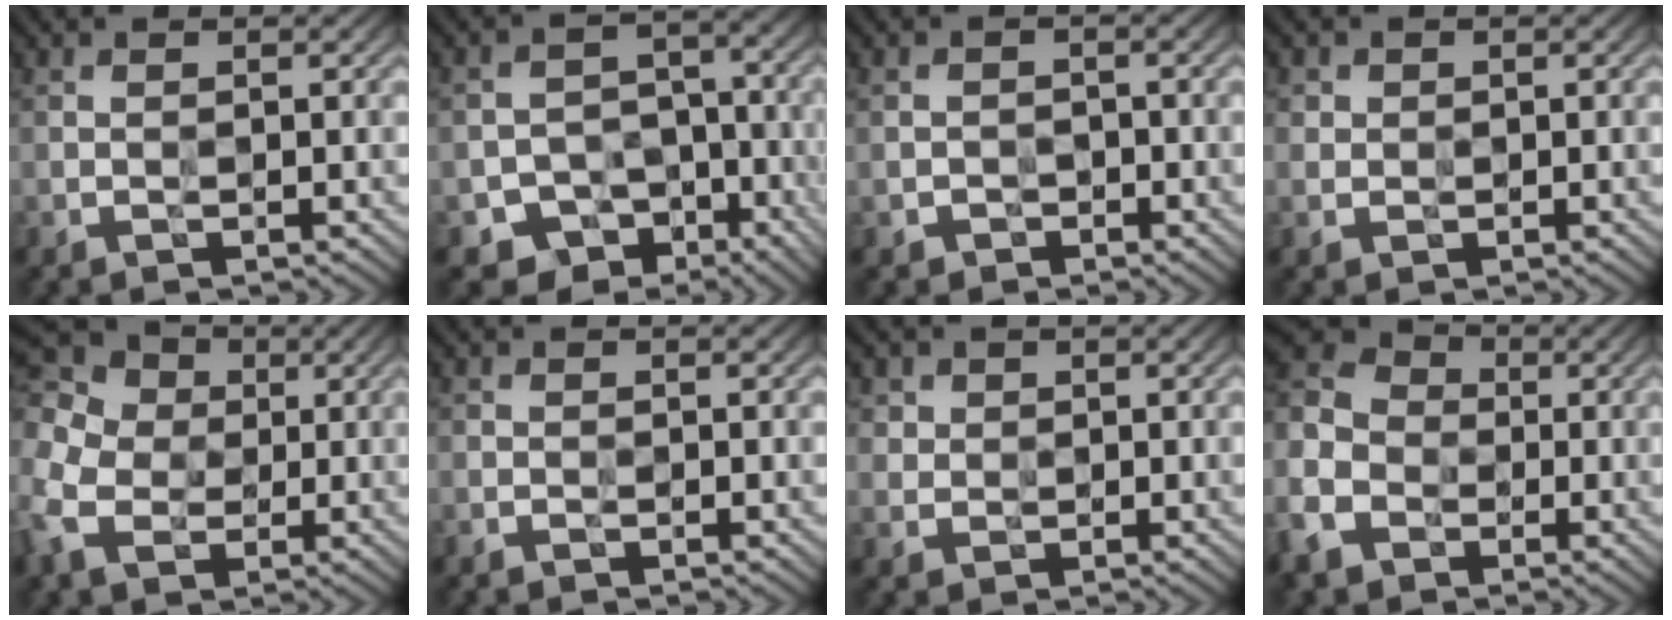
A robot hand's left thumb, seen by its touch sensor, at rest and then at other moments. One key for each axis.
{"total": 9.5, "fx": -5.8, "fy": 6.7, "fz": 3.4, "tx": -0.049, "ty": -0.007, "tz": -0.091}
{"total": 2.0, "fx": -1.1, "fy": 1.6, "fz": 0.6, "tx": -0.008, "ty": -0.007, "tz": -0.022}
{"total": 2.0, "fx": 0.6, "fy": 1.9, "fz": 0.3, "tx": -0.012, "ty": -0.007, "tz": 0.012}
{"total": 14.3, "fx": -1.1, "fy": 11.6, "fz": 8.2, "tx": -0.250, "ty": -0.020, "tz": -0.039}
{"total": 0.9, "fx": -0.7, "fy": 0.5, "fz": 0.2, "tx": -0.004, "ty": -0.008, "tz": -0.016}
{"total": 3.0, "fx": 1.2, "fy": 2.7, "fz": 0.7, "tx": -0.032, "ty": -0.005, "tz": 0.030}
{"total": 12.0, "fx": -4.8, "fy": 9.1, "fz": 6.3, "tx": -0.196, "ty": -0.049, "tz": -0.099}